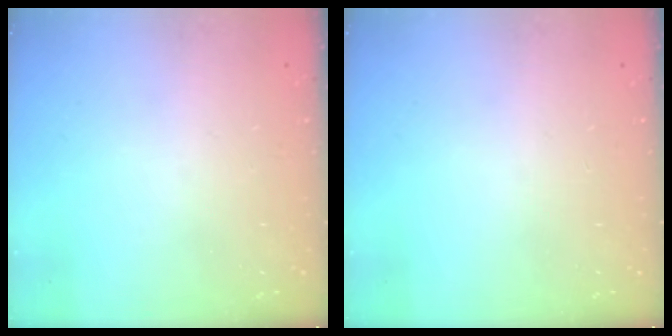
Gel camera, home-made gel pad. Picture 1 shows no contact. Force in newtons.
{"total": 0.0}